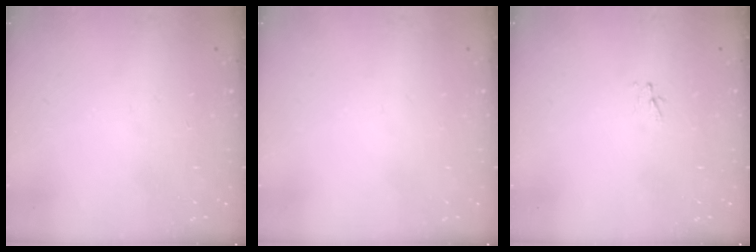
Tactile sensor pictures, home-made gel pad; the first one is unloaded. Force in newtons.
{"total": 0.0}
{"total": 3.0, "press": 3.0, "slide": 0.3}